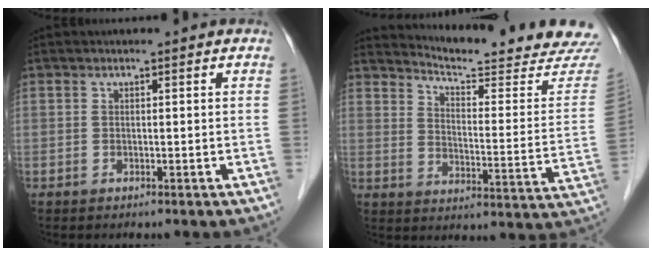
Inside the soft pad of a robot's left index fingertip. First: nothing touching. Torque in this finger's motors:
{"motor_torque": [-0.07, -0.37, 0.07, 0.01]}